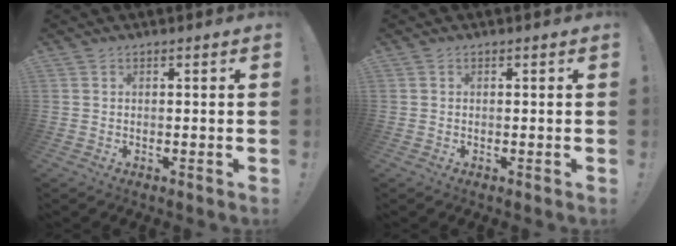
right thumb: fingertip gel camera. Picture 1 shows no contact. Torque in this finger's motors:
{"motor_torque": [-0.04, -0.29, -0.19, 0.49, -0.05]}